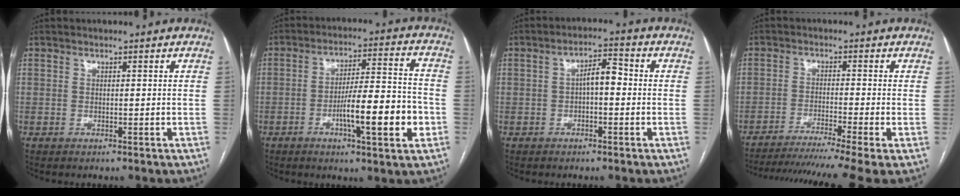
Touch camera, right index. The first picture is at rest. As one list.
[{"total": 12.4, "force": [-3.8, 1.6, 11.7], "torque": [-0.188, 0.007, -0.058]}, {"total": 4.3, "force": [-0.3, 1.6, 4.0], "torque": [-0.065, 0.022, -0.006]}, {"total": 14.8, "force": [-11.8, -1.5, 8.8], "torque": [-0.129, -0.030, -0.183]}]